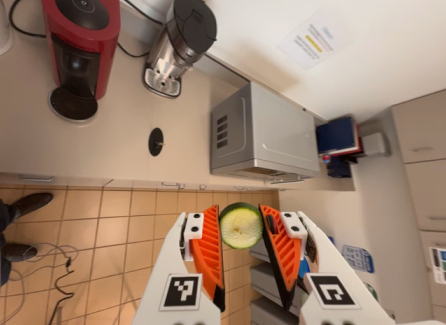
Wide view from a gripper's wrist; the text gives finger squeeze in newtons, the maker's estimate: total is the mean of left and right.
{"total": 8.6, "left": 8.5, "right": 8.7}